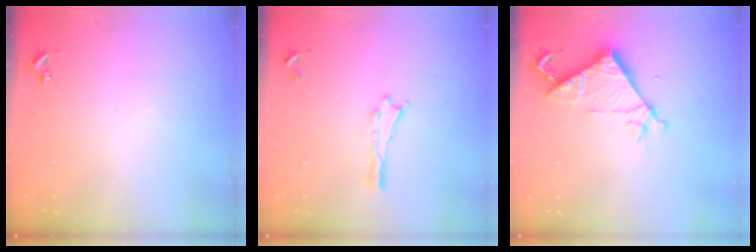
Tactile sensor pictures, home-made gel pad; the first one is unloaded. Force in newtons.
{"total": 0.0}
{"total": 7.2, "press": 7.1, "slide": 0.4}